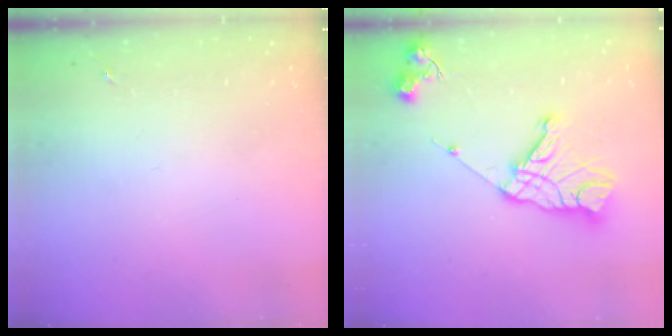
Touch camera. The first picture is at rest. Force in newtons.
{"total": 15.6, "press": 15.6, "slide": 1.2}